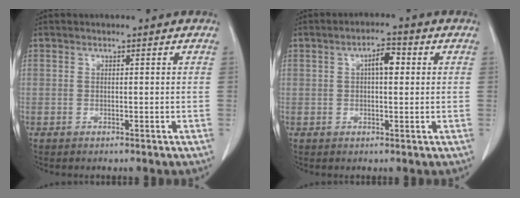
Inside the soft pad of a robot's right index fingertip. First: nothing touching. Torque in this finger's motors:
{"motor_torque": [0.05, 0.05, 0.07, 0.04]}